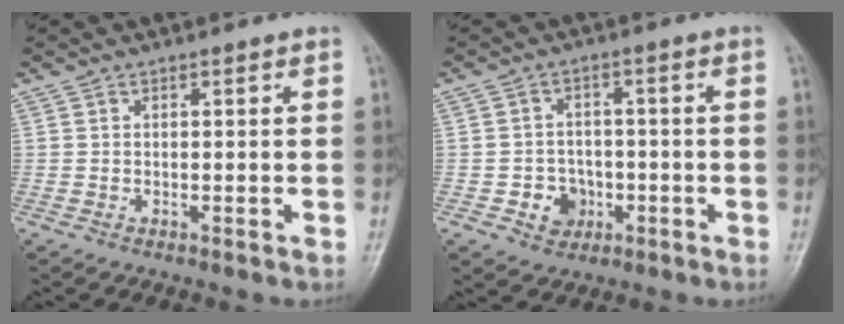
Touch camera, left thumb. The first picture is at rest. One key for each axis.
{"total": 5.6, "fx": -1.9, "fy": 4.9, "fz": 1.9, "tx": 0.000, "ty": 0.014, "tz": -0.027}